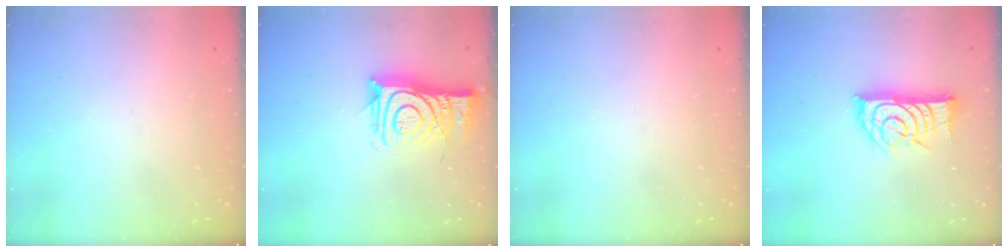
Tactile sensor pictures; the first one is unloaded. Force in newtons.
{"total": 14.1, "press": 14.0, "slide": 1.3}
{"total": 0.0}
{"total": 16.3, "press": 16.3, "slide": 0.4}